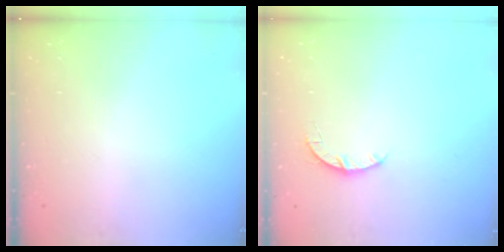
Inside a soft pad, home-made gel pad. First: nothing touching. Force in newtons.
{"total": 3.3, "press": 3.2, "slide": 0.5}